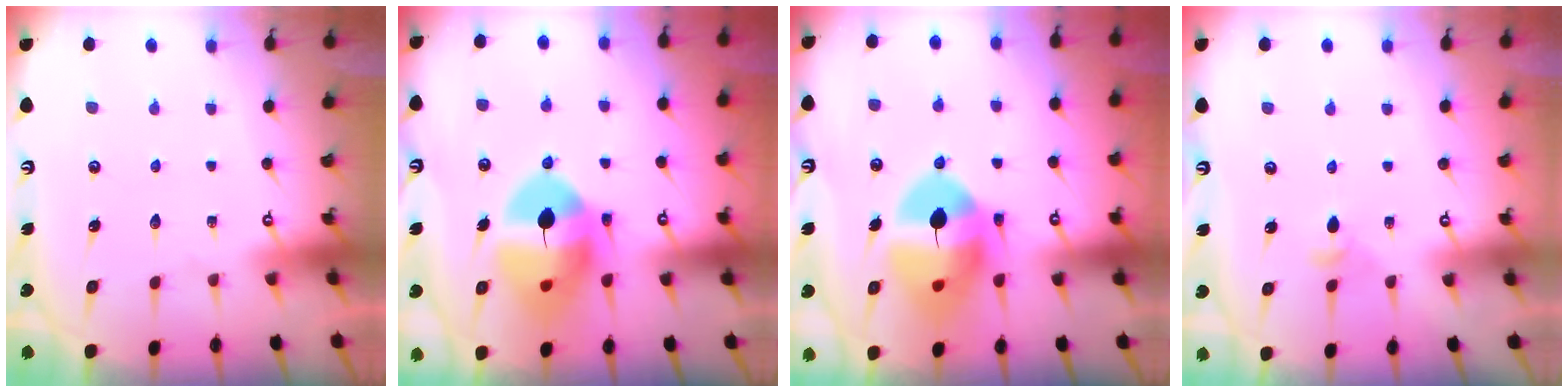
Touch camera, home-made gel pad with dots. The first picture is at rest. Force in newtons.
{"total": 14.7, "press": 14.6, "slide": 2.3}
{"total": 14.7, "press": 14.6, "slide": 2.3}
{"total": 3.8, "press": 3.7, "slide": 0.8}